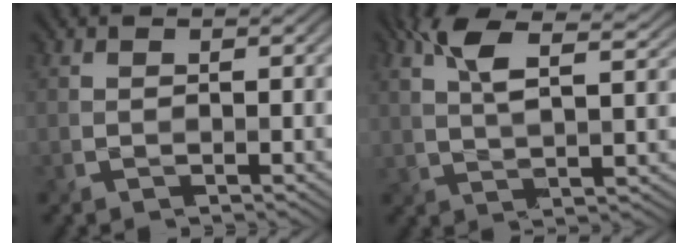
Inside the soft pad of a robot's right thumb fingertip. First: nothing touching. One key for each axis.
{"total": 8.6, "fx": 4.3, "fy": 2.9, "fz": 6.8, "tx": -0.150, "ty": 0.011, "tz": 0.080}